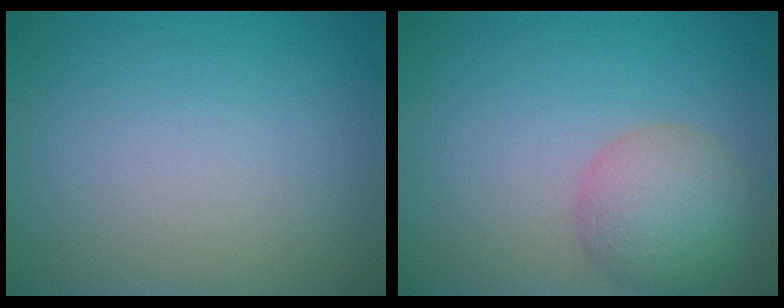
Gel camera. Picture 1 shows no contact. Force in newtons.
{"total": 4.9, "press": 4.9, "slide": 0.2}